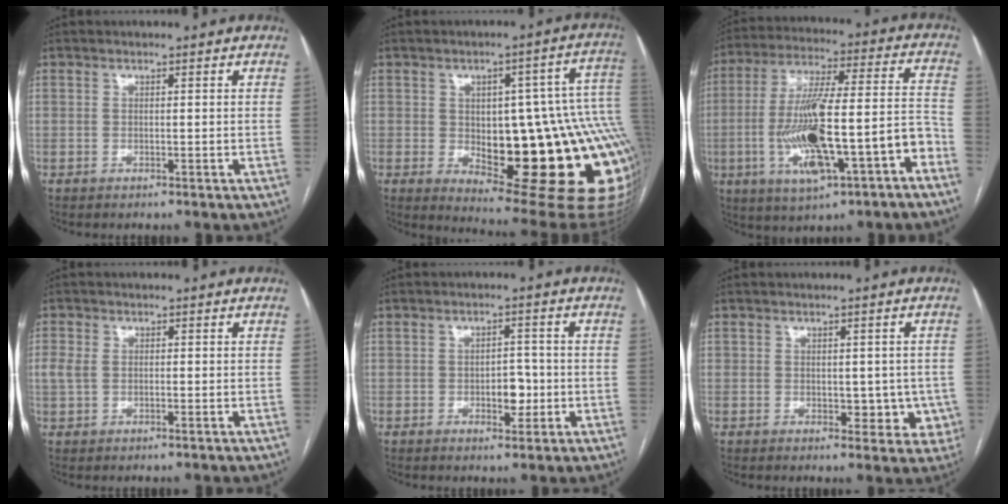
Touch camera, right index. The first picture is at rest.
{"total": 26.7, "force": [-3.2, 9.1, 24.9], "torque": [-0.219, 0.023, -0.018]}
{"total": 18.8, "force": [-6.6, 3.7, 17.2], "torque": [-0.312, 0.013, -0.098]}
{"total": 2.8, "force": [0.2, 1.9, 2.1], "torque": [-0.059, 0.005, 0.006]}
{"total": 4.0, "force": [-0.9, 2.2, 3.2], "torque": [-0.039, 0.007, -0.008]}
{"total": 5.3, "force": [-0.4, 3.7, 3.8], "torque": [-0.023, 0.011, 0.004]}